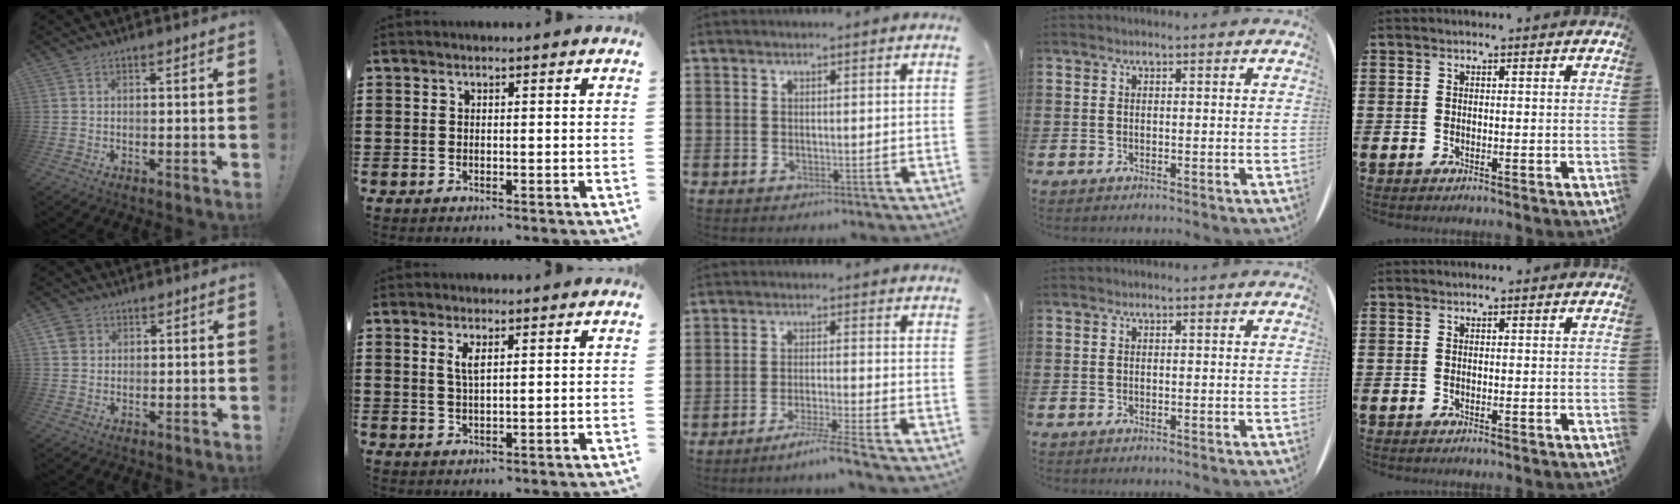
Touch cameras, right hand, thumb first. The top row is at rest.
{"thumb": {"total": 4.1, "force": [1.9, 3.5, 1.2], "torque": [-0.019, -0.002, 0.036]}, "index": {"total": 2.5, "force": [1.2, 0.8, 2.1], "torque": [-0.045, 0.004, 0.019]}, "middle": {"total": 4.0, "force": [-3.3, -0.9, 2.1], "torque": [-0.031, -0.010, -0.059]}}